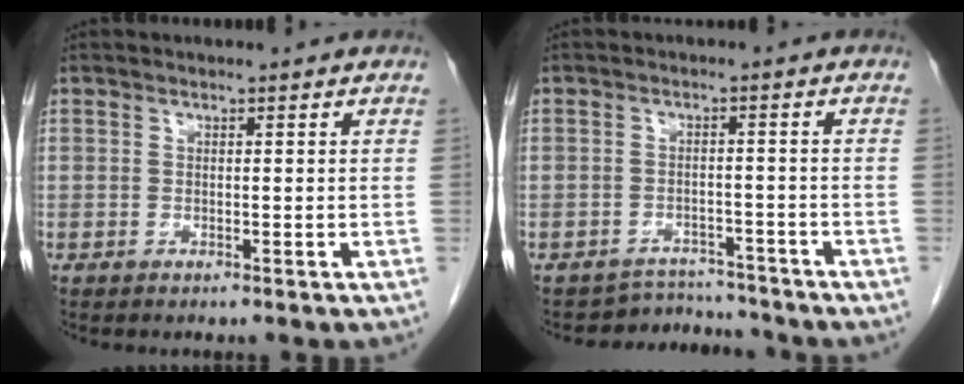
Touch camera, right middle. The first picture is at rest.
{"total": 4.6, "force": [-4.3, 0.6, -1.7], "torque": [0.027, 0.019, -0.060]}